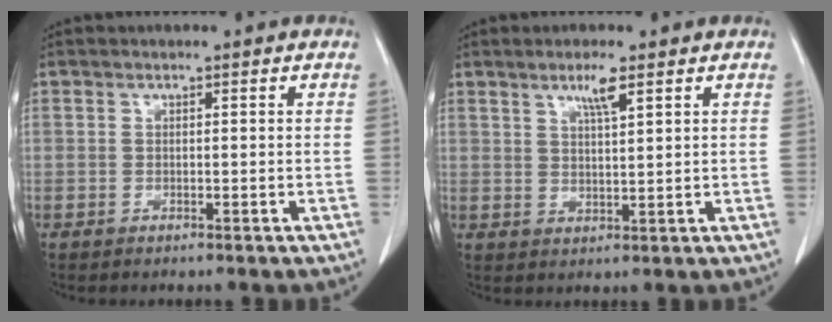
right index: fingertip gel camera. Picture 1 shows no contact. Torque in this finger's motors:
{"motor_torque": [0.48, 0.31, 0.05, 0.02]}